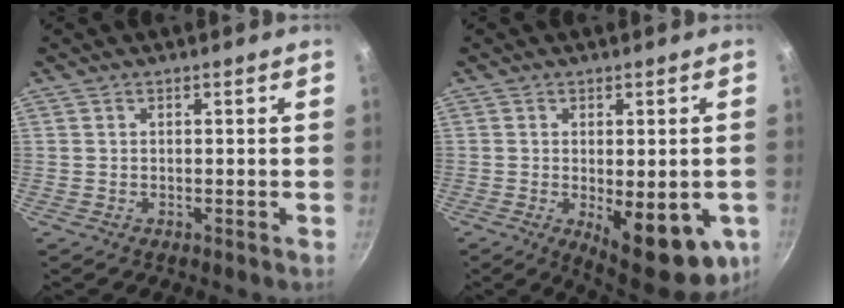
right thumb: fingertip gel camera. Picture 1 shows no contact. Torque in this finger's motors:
{"motor_torque": [-0.45, 0.61, -0.19, 0.01, 0.26]}